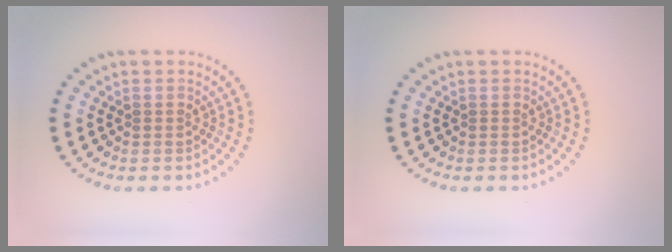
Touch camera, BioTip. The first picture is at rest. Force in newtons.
{"total": 0.0}